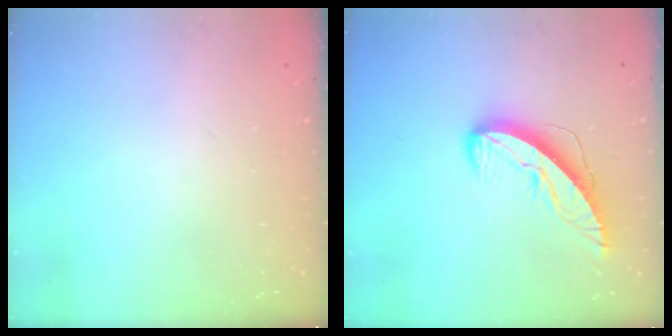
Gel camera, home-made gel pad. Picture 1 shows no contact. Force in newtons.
{"total": 9.8, "press": 9.7, "slide": 1.2}